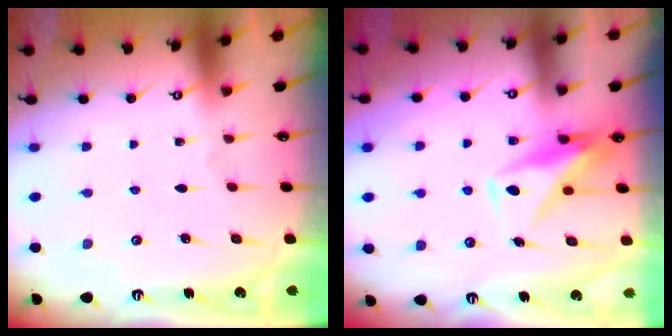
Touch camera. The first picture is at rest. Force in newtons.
{"total": 10.2, "press": 10.2, "slide": 0.8}